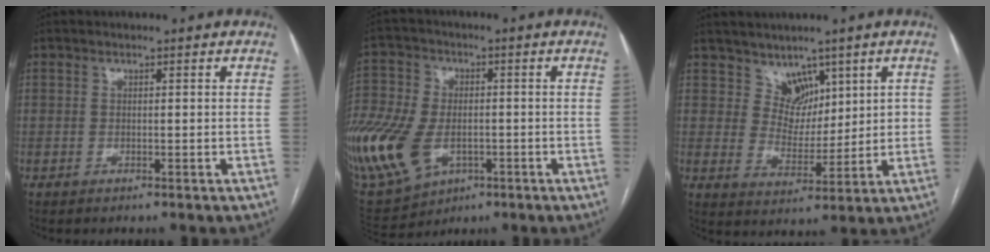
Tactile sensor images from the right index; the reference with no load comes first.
{"total": 31.4, "force": [-10.2, 21.9, 20.0], "torque": [-0.576, -0.014, -0.171]}
{"total": 5.5, "force": [3.6, 4.1, 0.8], "torque": [-0.006, 0.003, 0.069]}